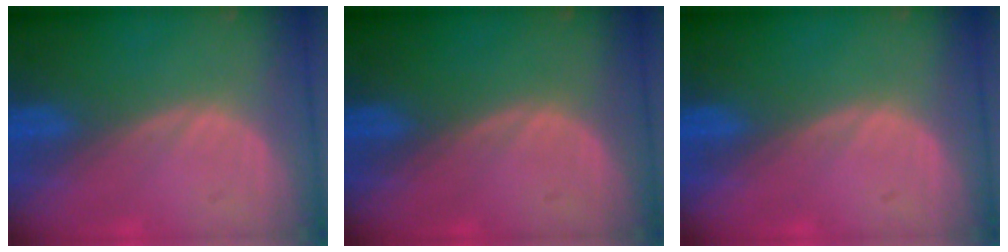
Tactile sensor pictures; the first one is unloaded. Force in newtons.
{"total": 0.0}
{"total": 0.0}